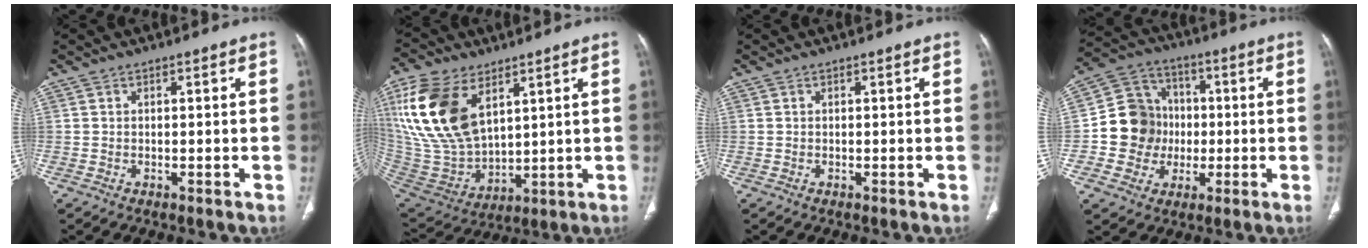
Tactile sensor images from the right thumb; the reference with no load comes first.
{"total": 22.7, "force": [9.3, 13.2, 16.0], "torque": [-0.336, -0.036, 0.192]}
{"total": 0.0}
{"total": 12.1, "force": [-0.4, 11.7, 3.1], "torque": [-0.014, 0.028, -0.012]}